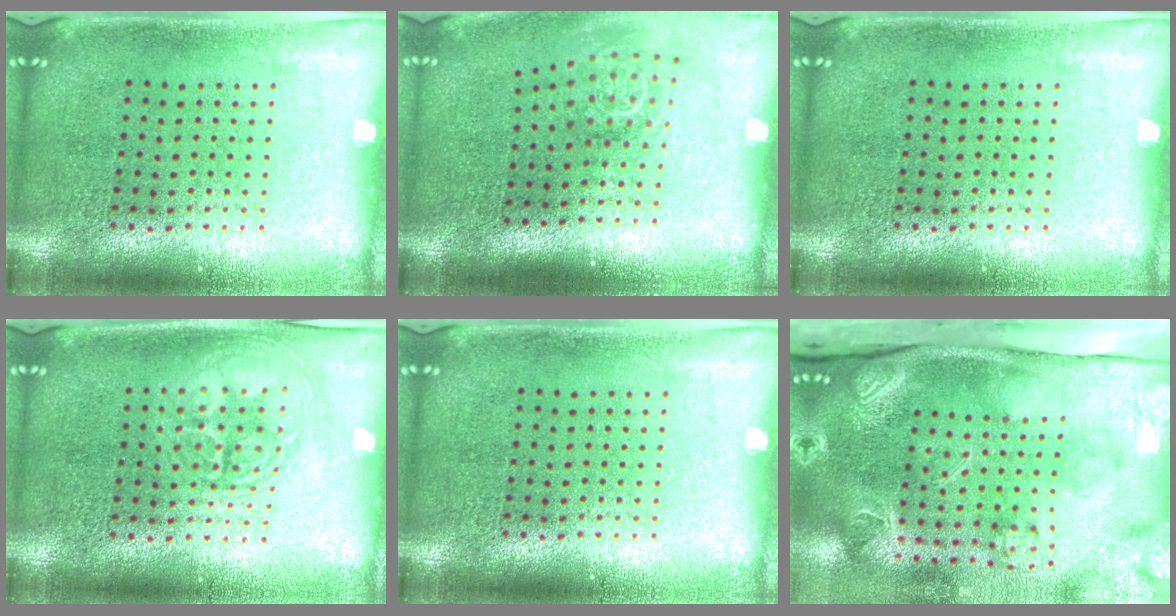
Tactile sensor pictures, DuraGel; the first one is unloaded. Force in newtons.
{"total": 1.7, "press": 1.2, "slide": 1.2}
{"total": 0.0}
{"total": 2.2, "press": 2.2, "slide": 0.3}
{"total": 0.0}
{"total": 4.4, "press": 3.2, "slide": 3.1}